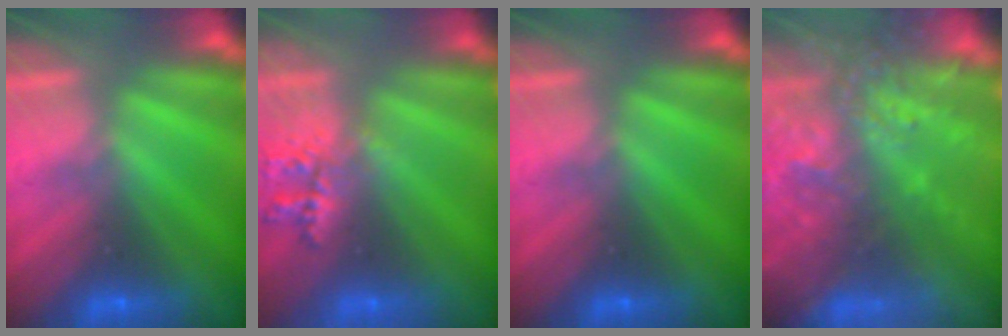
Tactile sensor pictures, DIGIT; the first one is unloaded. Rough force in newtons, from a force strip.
{"total": 2.3}
{"total": 0.0}
{"total": 8.3}